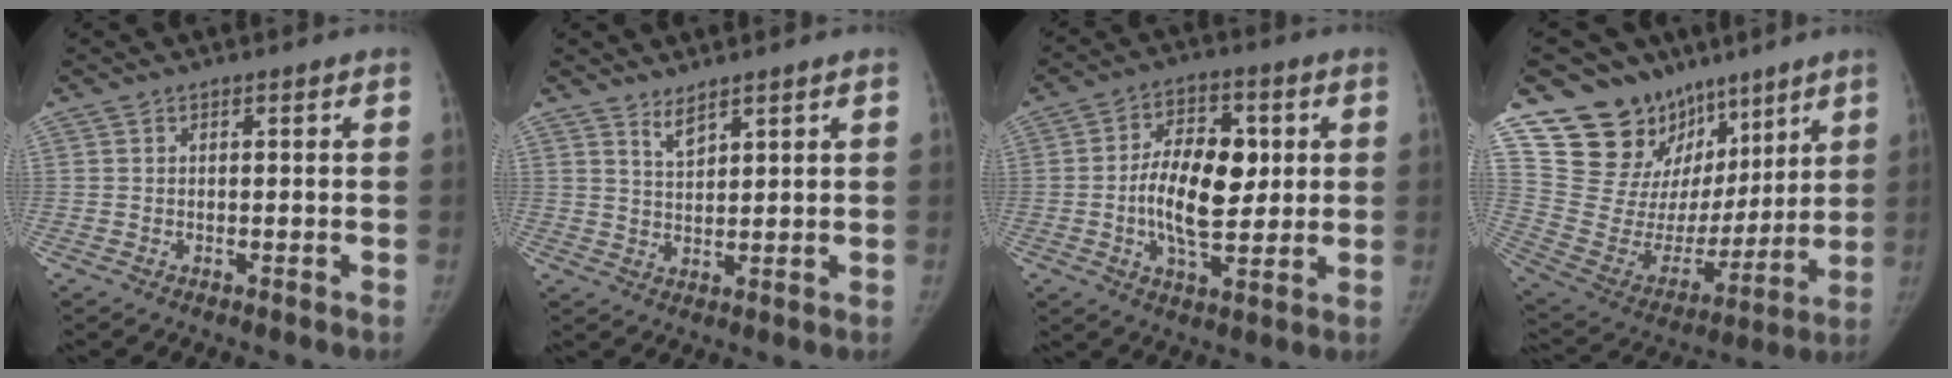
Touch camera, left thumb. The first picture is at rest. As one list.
[{"total": 2.8, "force": [2.4, 0.4, 1.4], "torque": [-0.024, -0.024, 0.051]}, {"total": 13.1, "force": [0.5, 7.1, 11.0], "torque": [-0.162, 0.003, 0.007]}, {"total": 21.6, "force": [14.1, 15.2, 6.1], "torque": [-0.054, -0.050, 0.251]}]